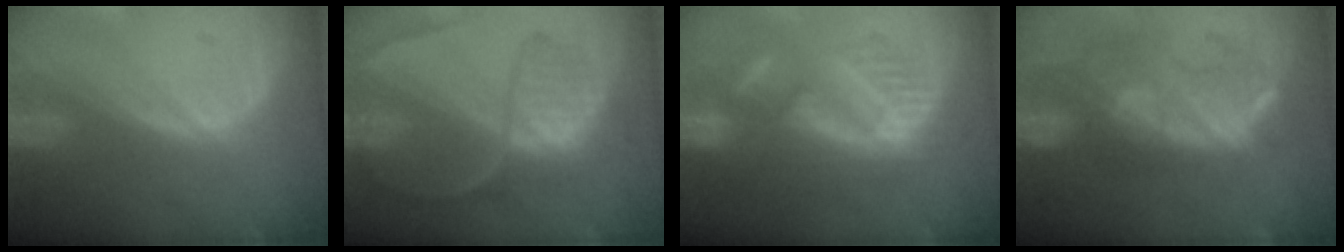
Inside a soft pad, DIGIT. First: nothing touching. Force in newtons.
{"total": 8.5, "press": 7.4, "slide": 4.1}
{"total": 10.1, "press": 9.4, "slide": 3.5}
{"total": 9.0, "press": 9.0, "slide": 1.2}